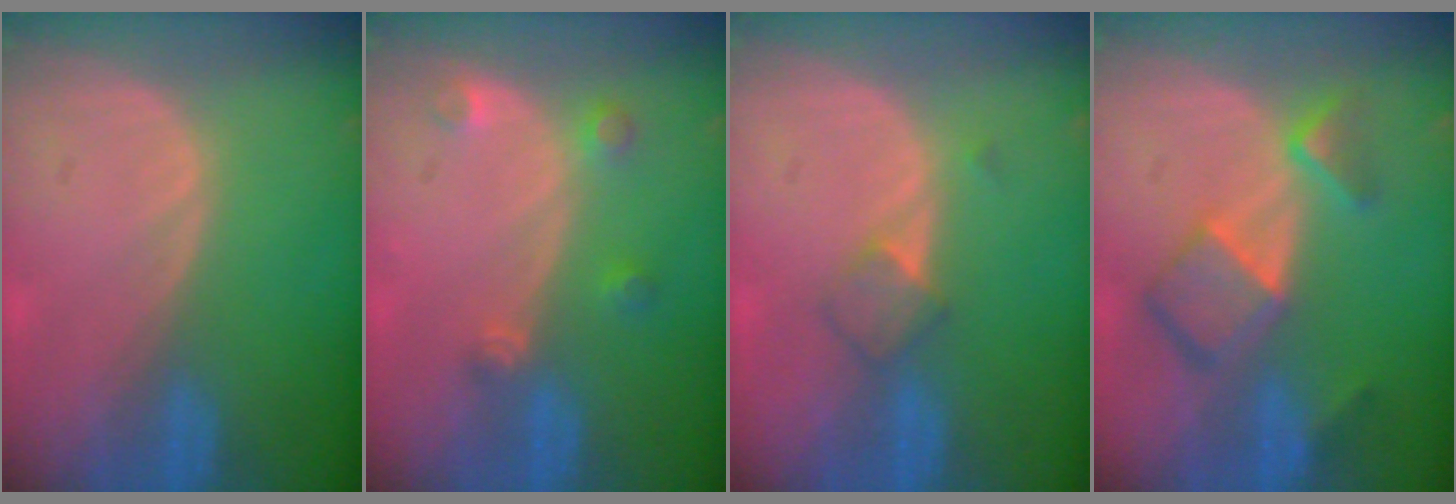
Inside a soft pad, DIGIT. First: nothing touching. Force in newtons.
{"total": 2.7, "press": 2.7, "slide": 0.3}
{"total": 3.0, "press": 2.7, "slide": 1.2}
{"total": 7.4, "press": 6.4, "slide": 3.8}